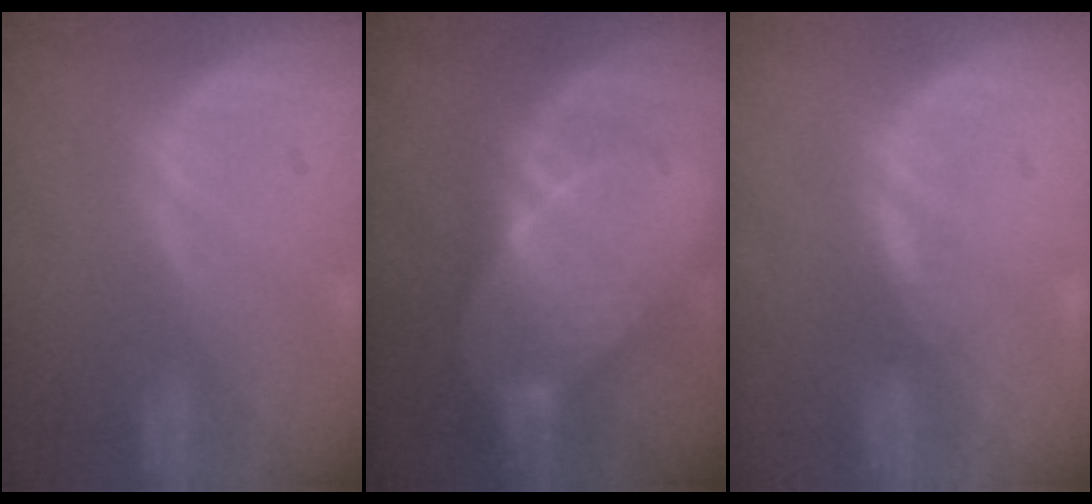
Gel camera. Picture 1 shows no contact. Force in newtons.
{"total": 7.3, "press": 6.9, "slide": 2.5}
{"total": 0.8, "press": 0.8, "slide": 0.1}